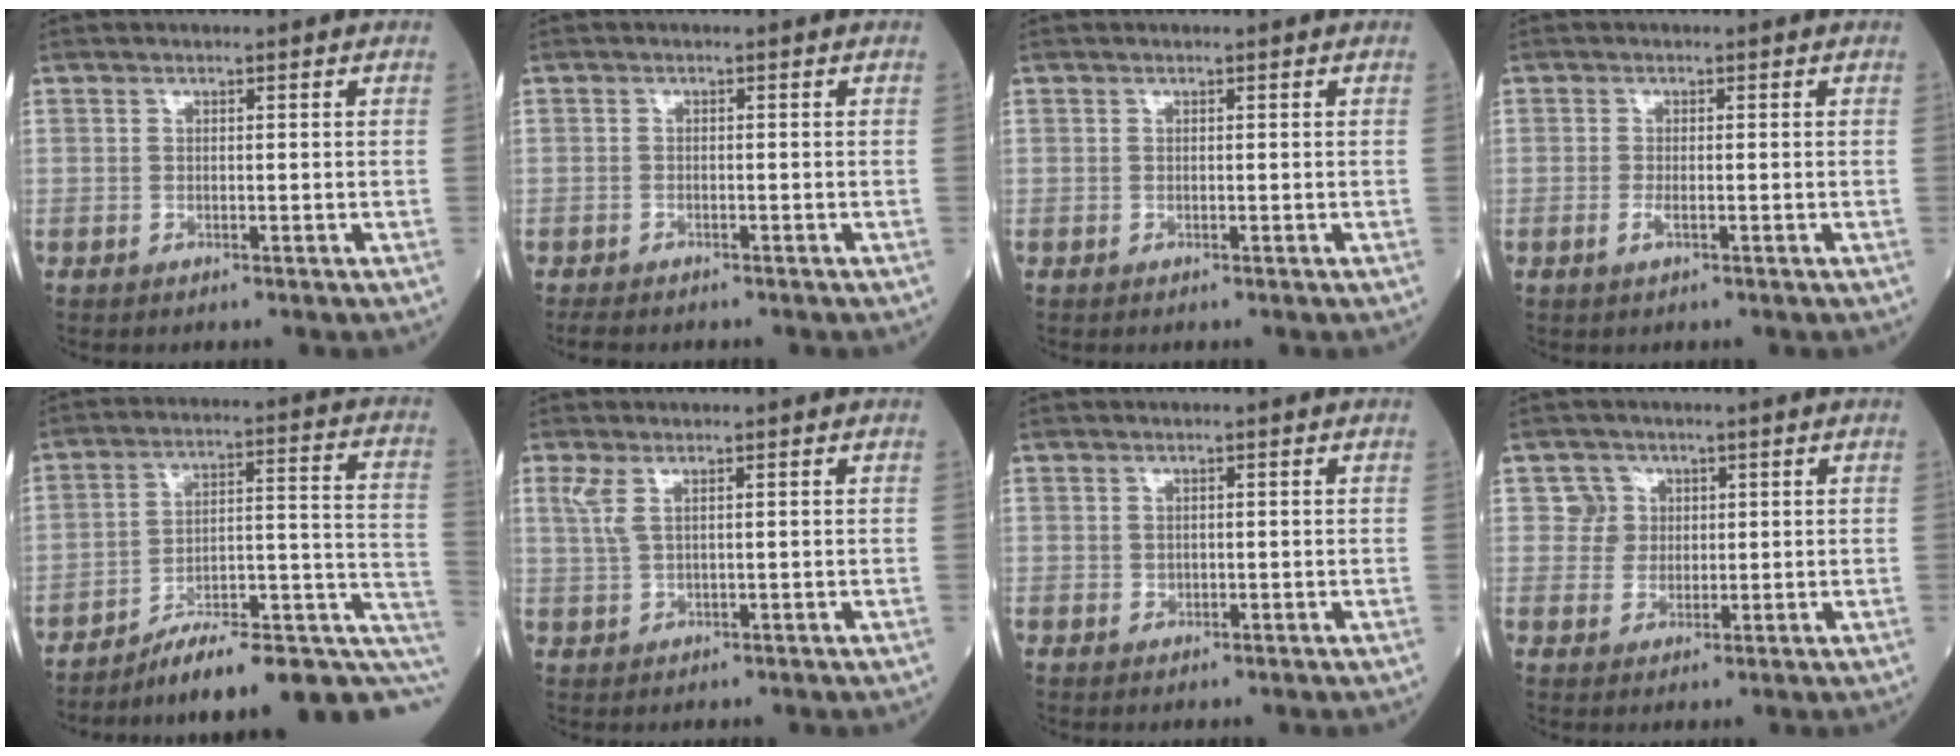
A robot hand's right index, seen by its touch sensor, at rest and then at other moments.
{"total": 3.0, "force": [-2.6, 0.9, 1.2], "torque": [-0.023, -0.008, -0.036]}
{"total": 0.0}
{"total": 1.4, "force": [-0.5, 0.3, 1.2], "torque": [-0.026, -0.003, -0.010]}
{"total": 19.5, "force": [-13.9, 4.0, 13.1], "torque": [-0.110, 0.053, -0.194]}
{"total": 2.5, "force": [1.3, 0.5, 2.1], "torque": [-0.061, 0.010, 0.034]}
{"total": 0.5, "force": [0.2, 0.5, 0.2], "torque": [0.001, 0.000, 0.002]}
{"total": 3.4, "force": [1.2, 3.2, -0.2], "torque": [0.014, 0.005, 0.018]}